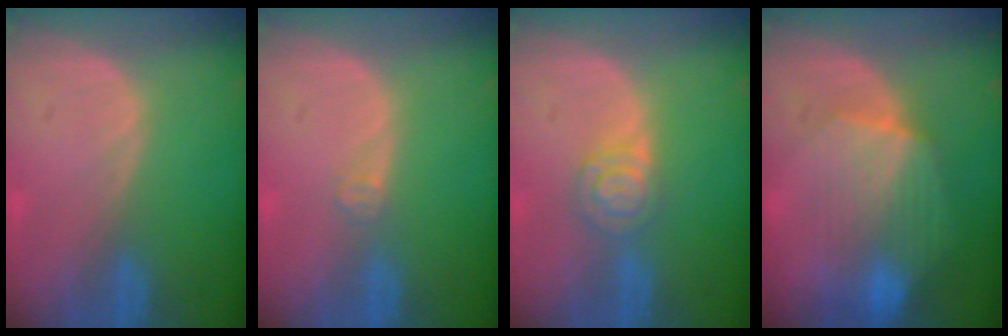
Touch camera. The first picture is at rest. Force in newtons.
{"total": 1.5, "press": 1.2, "slide": 0.9}
{"total": 4.7, "press": 4.2, "slide": 2.1}
{"total": 8.3, "press": 8.1, "slide": 2.0}